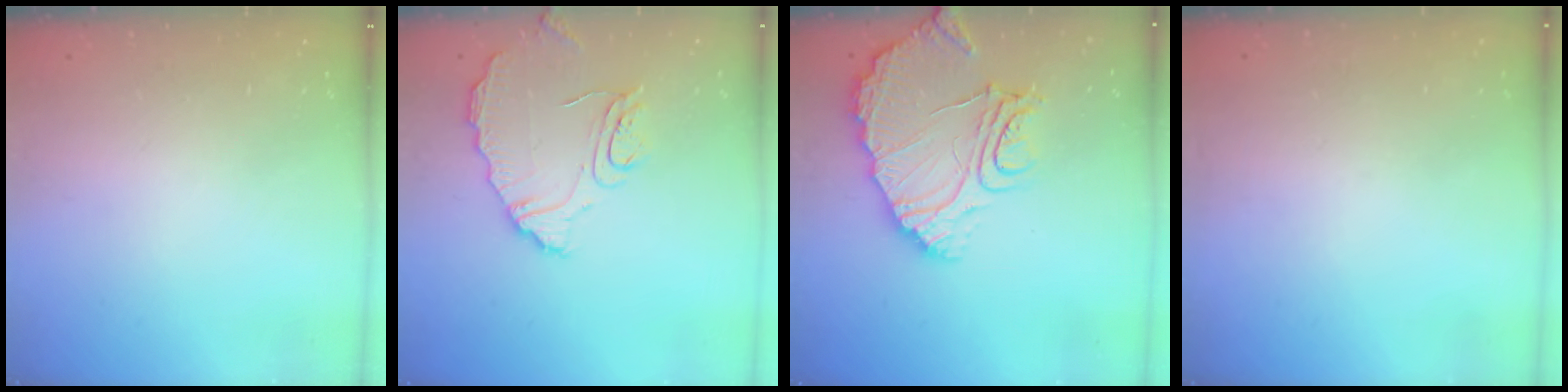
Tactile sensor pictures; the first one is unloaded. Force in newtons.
{"total": 10.5, "press": 10.5, "slide": 0.5}
{"total": 16.5, "press": 16.4, "slide": 1.9}
{"total": 3.2, "press": 3.2, "slide": 0.1}